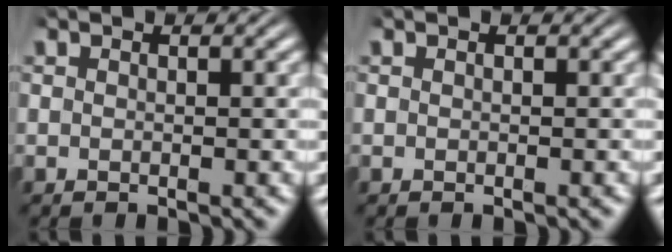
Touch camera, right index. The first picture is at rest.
{"total": 0.0}